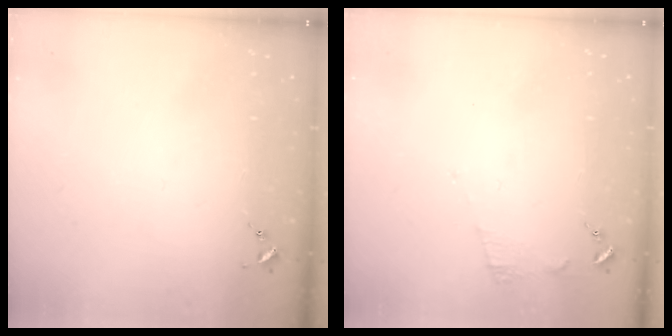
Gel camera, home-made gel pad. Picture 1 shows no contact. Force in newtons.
{"total": 6.7, "press": 6.7, "slide": 0.5}